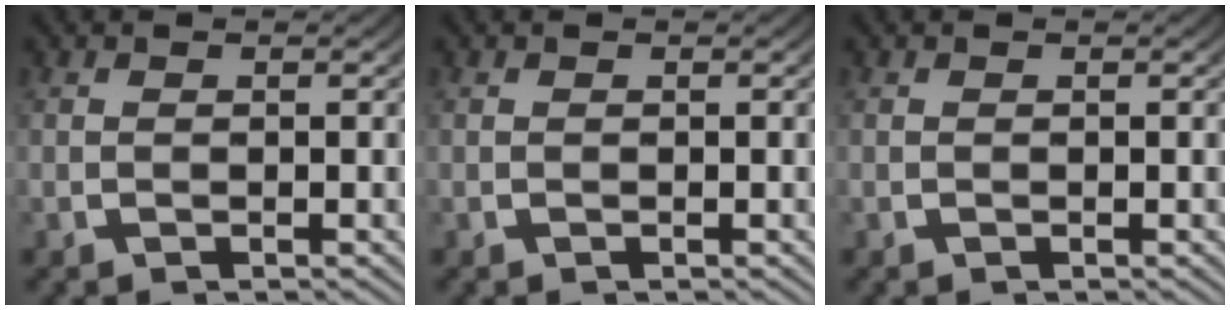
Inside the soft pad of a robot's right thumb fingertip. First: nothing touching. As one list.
[{"total": 0.0}, {"total": 0.0}]